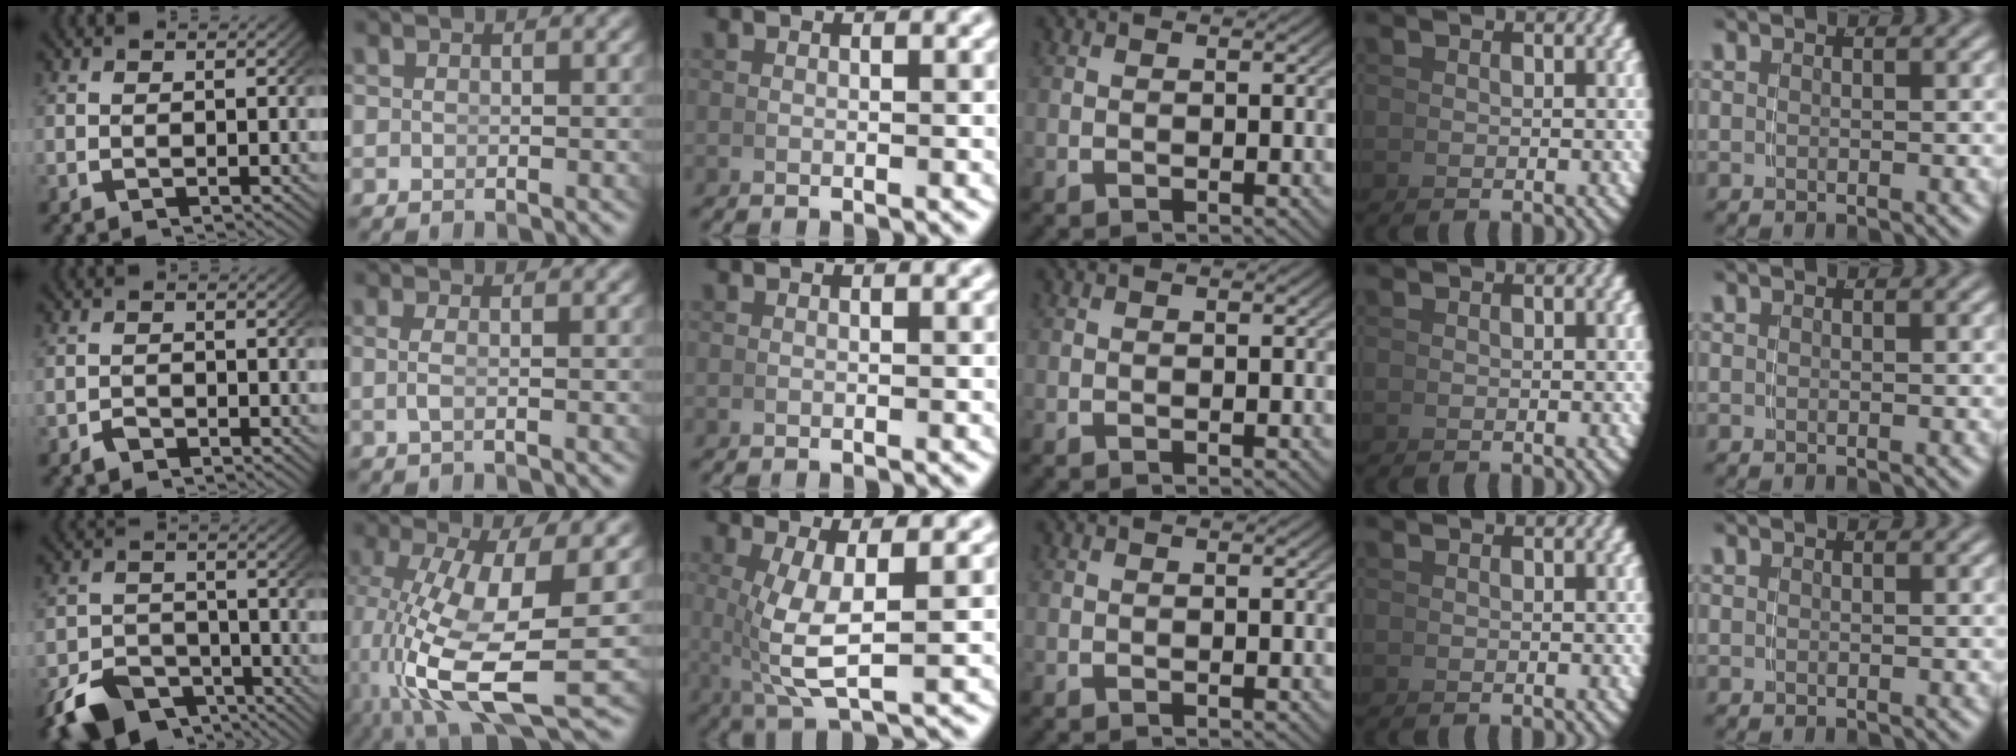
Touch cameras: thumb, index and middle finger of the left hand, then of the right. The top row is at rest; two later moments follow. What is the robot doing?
{"motion": "grasp_and_lifting", "object": "calculator"}